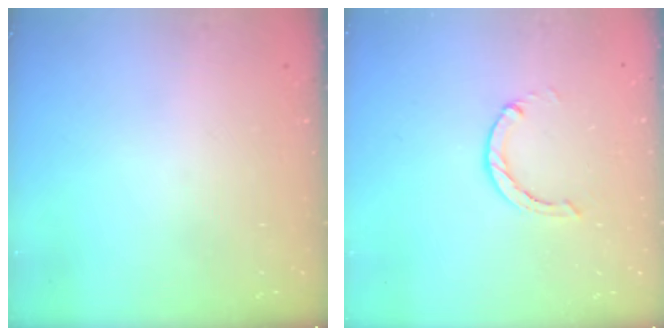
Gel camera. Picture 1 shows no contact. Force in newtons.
{"total": 0.0}